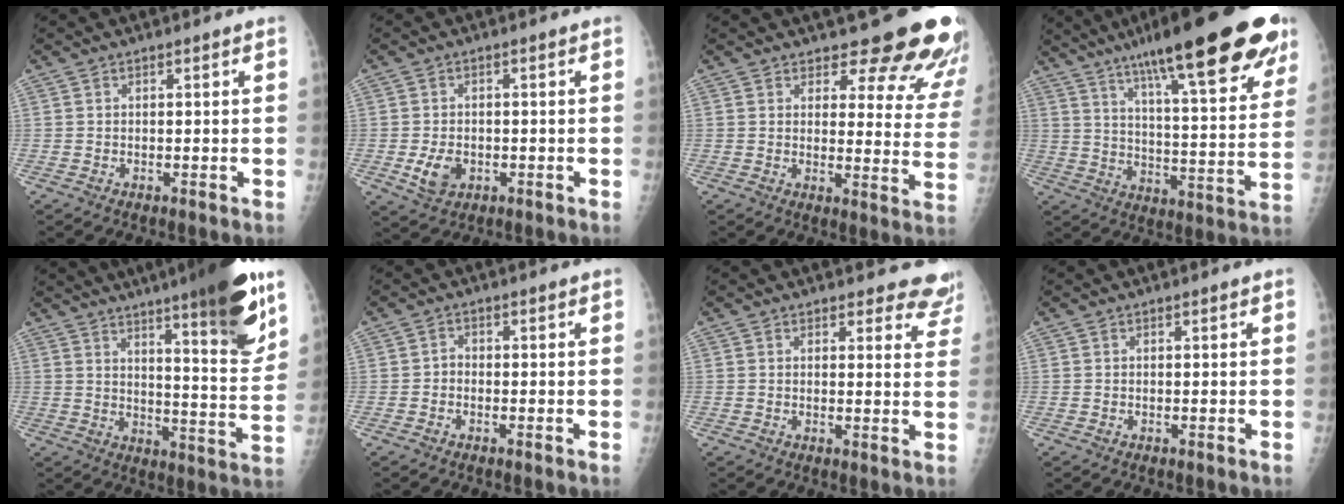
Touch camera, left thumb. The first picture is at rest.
{"total": 4.6, "force": [-1.2, 3.3, 2.9], "torque": [-0.048, -0.002, -0.014]}
{"total": 17.0, "force": [14.6, 5.4, 6.8], "torque": [-0.031, -0.113, 0.157]}
{"total": 30.4, "force": [19.7, 6.3, 22.3], "torque": [-0.305, -0.043, 0.284]}
{"total": 18.5, "force": [11.5, 2.3, 14.3], "torque": [-0.176, -0.064, 0.165]}
{"total": 1.3, "force": [-0.5, 1.0, 0.6], "torque": [0.001, 0.005, -0.013]}
{"total": 7.1, "force": [6.7, 2.5, 0.4], "torque": [0.045, -0.036, 0.046]}
{"total": 0.0}